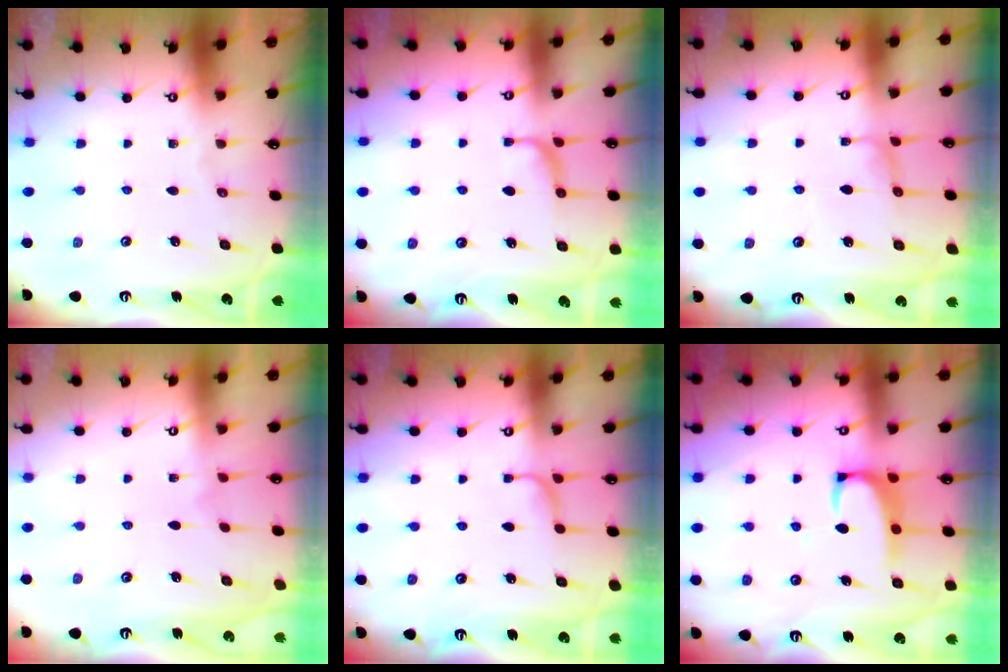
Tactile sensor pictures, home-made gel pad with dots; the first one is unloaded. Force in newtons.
{"total": 1.7, "press": 1.6, "slide": 0.7}
{"total": 1.9, "press": 1.8, "slide": 0.5}
{"total": 5.7, "press": 5.7, "slide": 0.1}
{"total": 1.9, "press": 1.8, "slide": 0.6}
{"total": 2.4, "press": 2.3, "slide": 0.7}